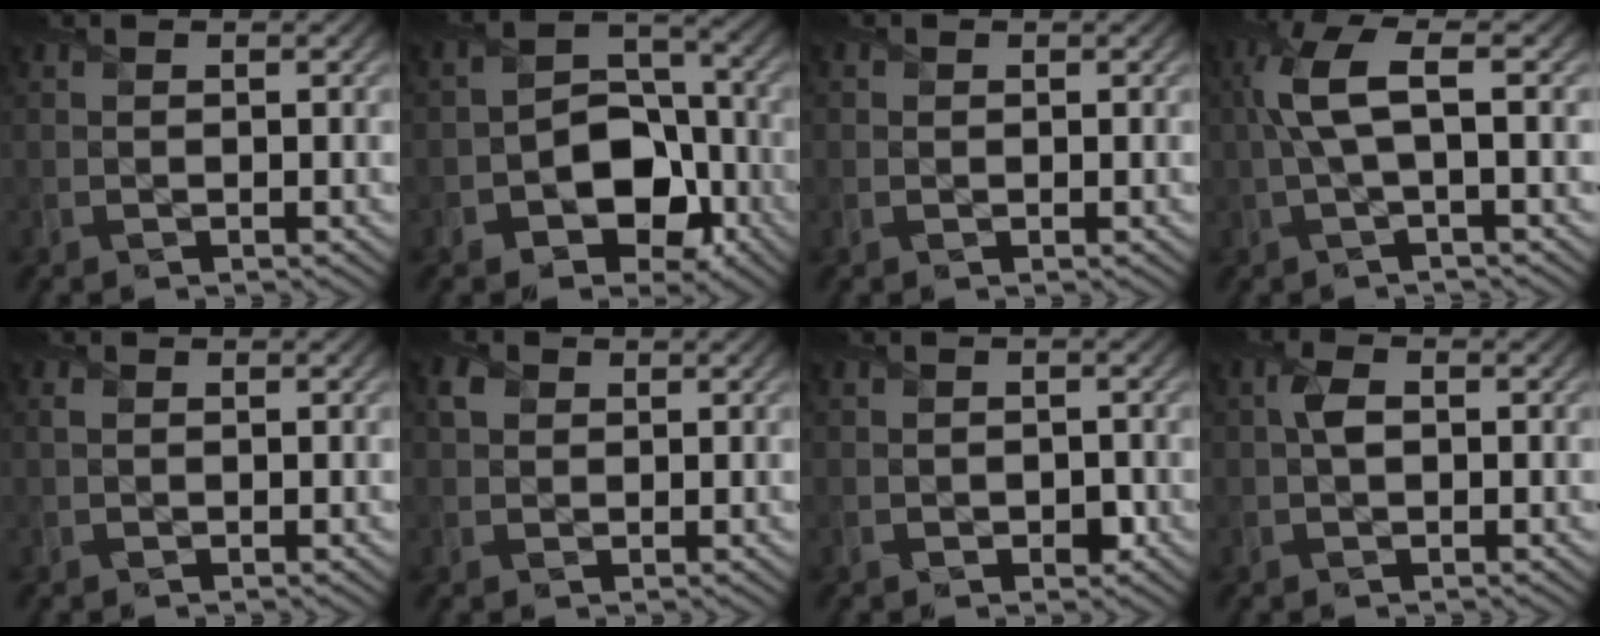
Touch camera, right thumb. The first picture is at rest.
{"total": 8.9, "force": [-3.5, 6.3, 5.3], "torque": [-0.077, -0.002, -0.073]}
{"total": 0.8, "force": [0.1, 0.7, 0.1], "torque": [0.004, -0.004, -0.004]}
{"total": 5.9, "force": [0.7, 1.5, 5.7], "torque": [-0.131, 0.018, 0.005]}
{"total": 0.8, "force": [0.0, 0.7, 0.4], "torque": [-0.007, -0.002, -0.003]}
{"total": 2.2, "force": [0.7, 1.9, 0.8], "torque": [-0.018, 0.001, 0.008]}
{"total": 2.1, "force": [-0.7, 1.7, 1.0], "torque": [-0.012, -0.009, -0.015]}
{"total": 2.3, "force": [0.1, 1.5, 1.8], "torque": [-0.037, 0.003, -0.003]}